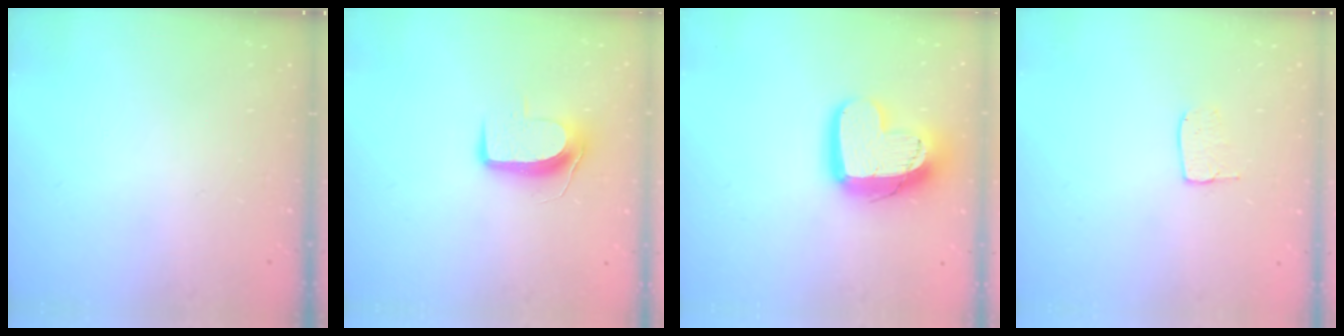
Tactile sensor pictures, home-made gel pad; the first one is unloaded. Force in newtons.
{"total": 8.8, "press": 8.7, "slide": 0.6}
{"total": 17.0, "press": 17.0, "slide": 1.7}
{"total": 5.5, "press": 5.5, "slide": 0.3}